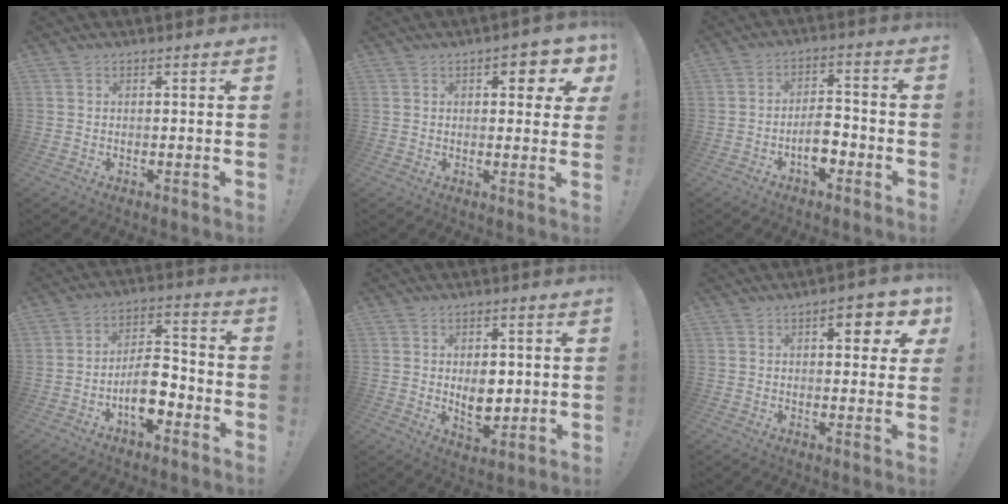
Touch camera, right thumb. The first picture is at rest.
{"total": 5.3, "force": [2.0, 2.4, 4.2], "torque": [-0.035, -0.011, 0.027]}
{"total": 7.5, "force": [-3.5, 3.7, 5.5], "torque": [-0.099, 0.016, -0.062]}
{"total": 11.1, "force": [-5.3, 5.5, 8.0], "torque": [-0.141, 0.035, -0.092]}
{"total": 7.3, "force": [0.4, 5.2, 5.1], "torque": [-0.071, 0.002, 0.010]}
{"total": 6.9, "force": [2.9, 2.6, 5.7], "torque": [-0.056, -0.012, 0.039]}